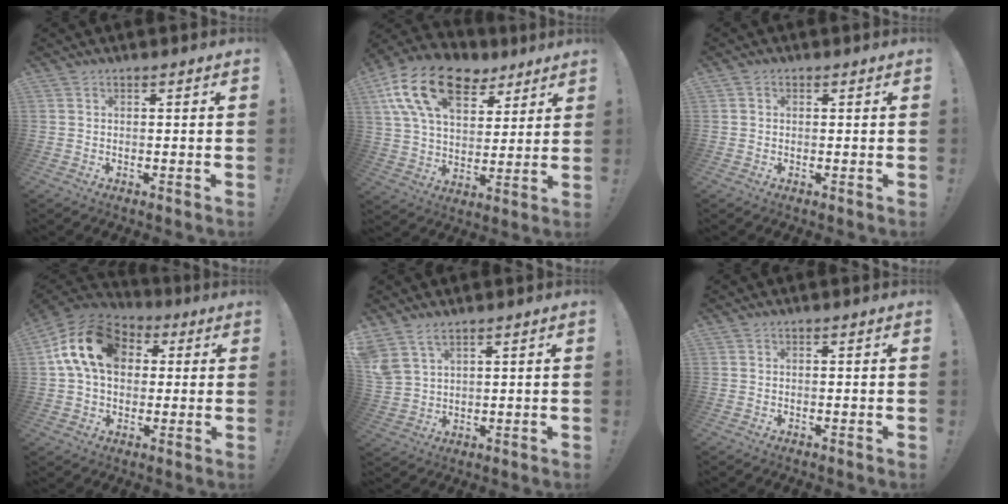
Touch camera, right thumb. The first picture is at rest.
{"total": 20.4, "force": [10.5, 12.0, 12.7], "torque": [-0.214, -0.050, 0.189]}
{"total": 0.7, "force": [0.0, 0.7, 0.3], "torque": [0.003, -0.001, -0.002]}
{"total": 17.7, "force": [4.6, 12.7, 11.5], "torque": [-0.192, 0.007, 0.087]}
{"total": 5.7, "force": [4.3, 2.3, 3.0], "torque": [-0.063, -0.015, 0.085]}
{"total": 0.0}